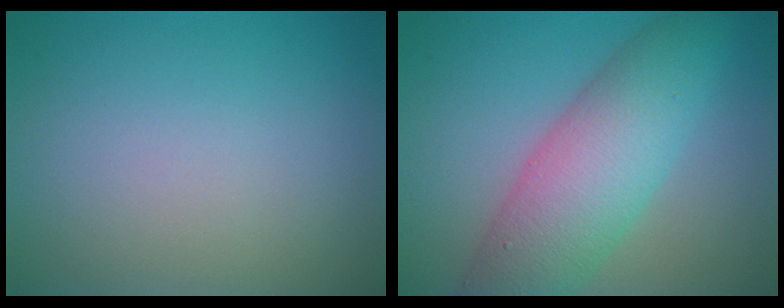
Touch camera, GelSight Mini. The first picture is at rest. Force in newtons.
{"total": 8.3, "press": 8.2, "slide": 0.2}